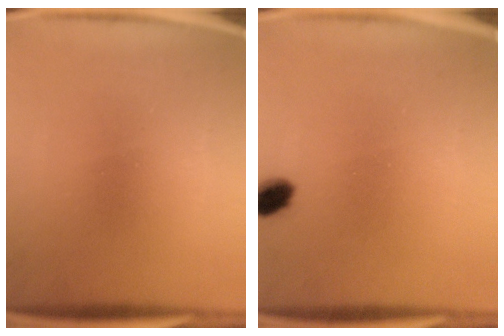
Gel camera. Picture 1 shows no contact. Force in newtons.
{"total": 4.0}